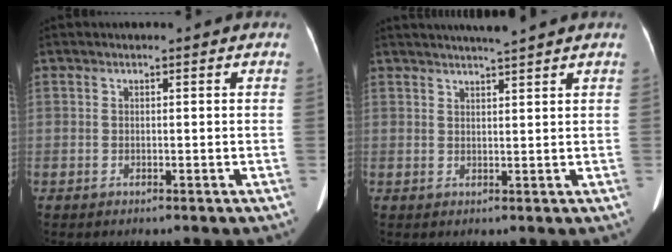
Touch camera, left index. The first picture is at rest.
{"total": 4.9, "force": [4.3, -0.9, 2.1], "torque": [-0.030, 0.012, 0.064]}